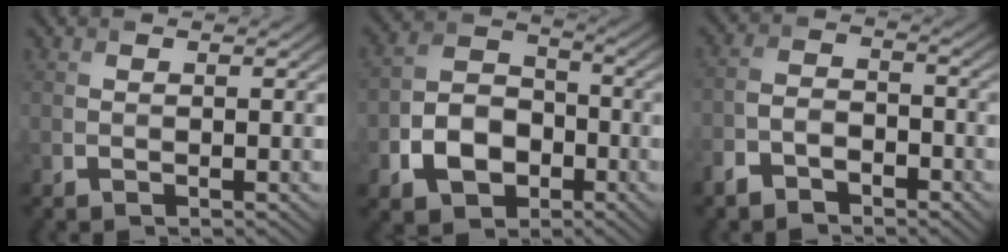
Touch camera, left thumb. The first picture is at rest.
{"total": 8.3, "force": [-3.0, 6.2, 4.7], "torque": [-0.107, -0.008, -0.061]}
{"total": 4.1, "force": [-3.1, 2.1, 1.6], "torque": [-0.036, 0.001, -0.069]}